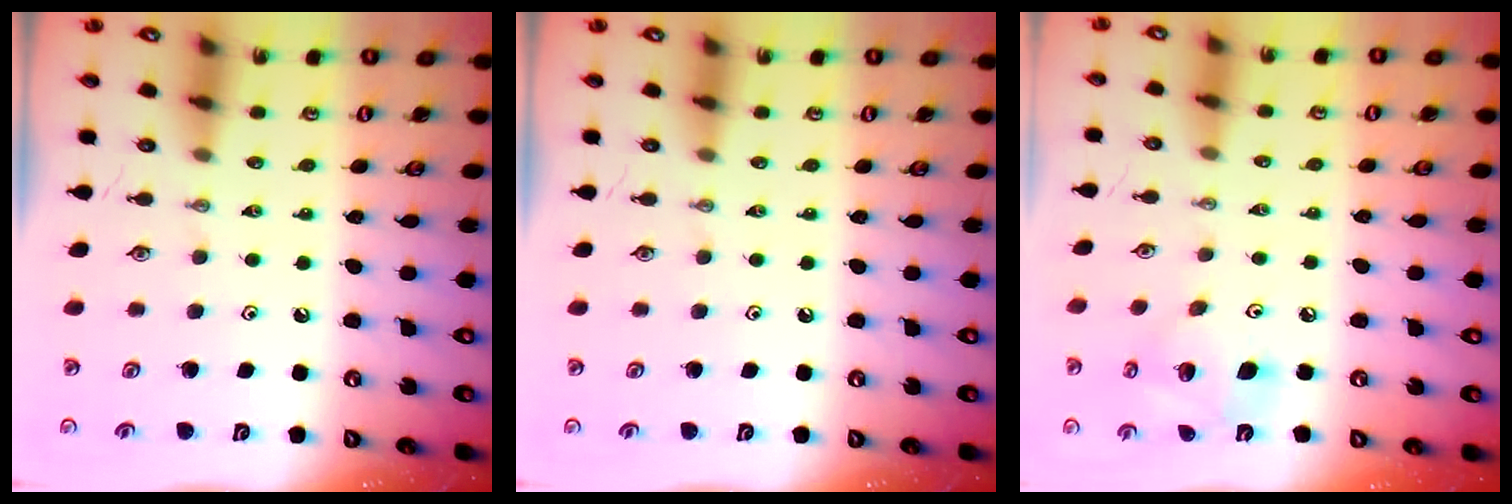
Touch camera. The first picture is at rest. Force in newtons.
{"total": 0.0}
{"total": 11.4, "press": 11.3, "slide": 1.9}